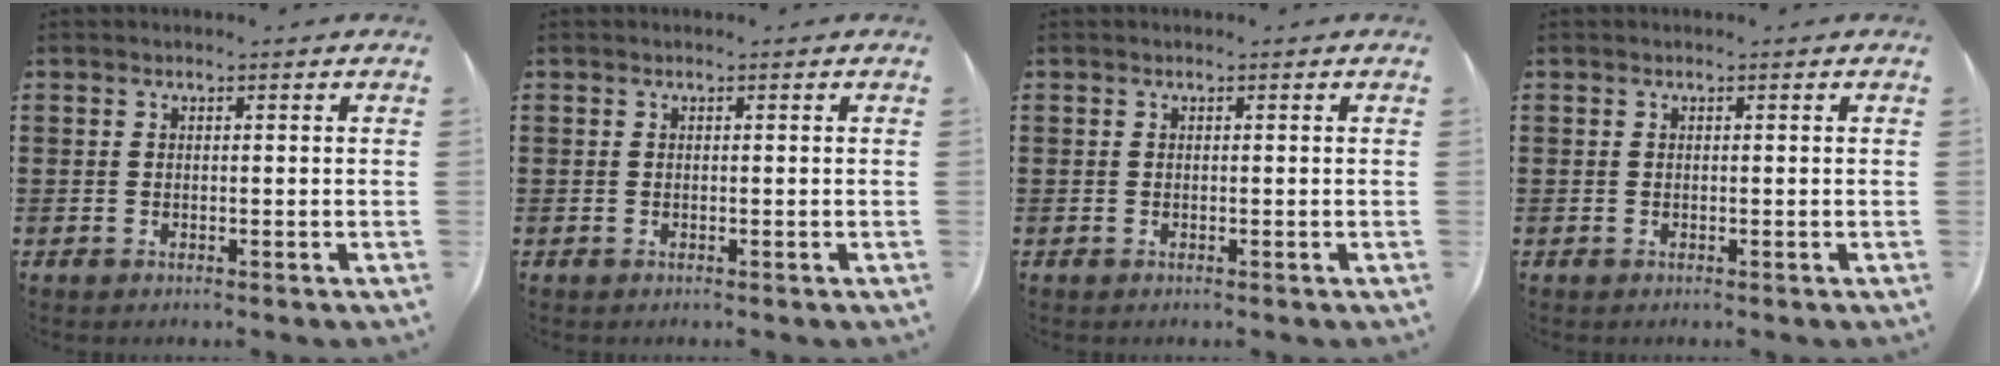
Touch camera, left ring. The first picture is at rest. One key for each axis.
{"total": 0.0}
{"total": 0.0}
{"total": 0.0}